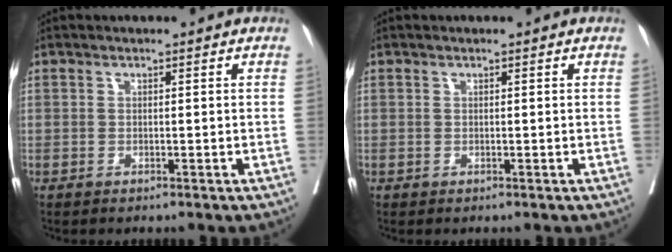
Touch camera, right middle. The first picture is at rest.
{"total": 0.0}